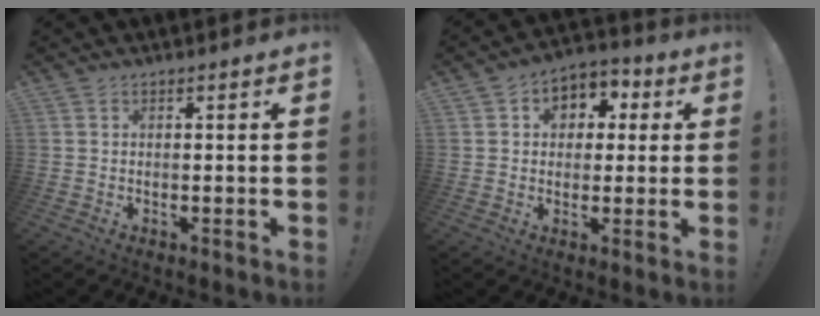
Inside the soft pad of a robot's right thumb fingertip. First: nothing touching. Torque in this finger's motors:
{"motor_torque": [0.06, 0.08, 0.03, 0.12, 0.11]}